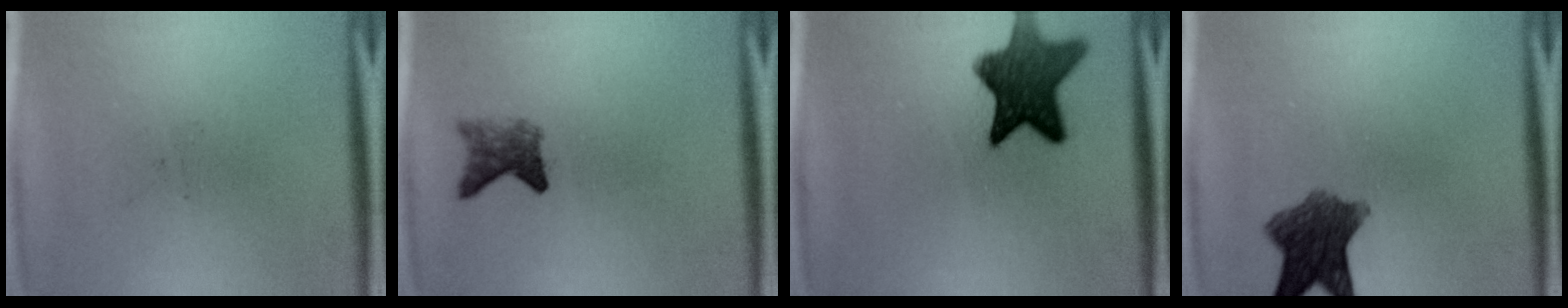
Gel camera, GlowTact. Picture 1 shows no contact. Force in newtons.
{"total": 2.7}
{"total": 10.5}
{"total": 8.0}